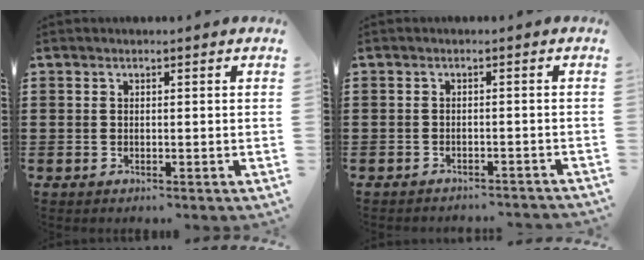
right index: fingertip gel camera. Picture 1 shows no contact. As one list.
[{"total": 1.4, "force": [-1.4, -0.1, 0.1], "torque": [-0.007, 0.001, -0.028]}]